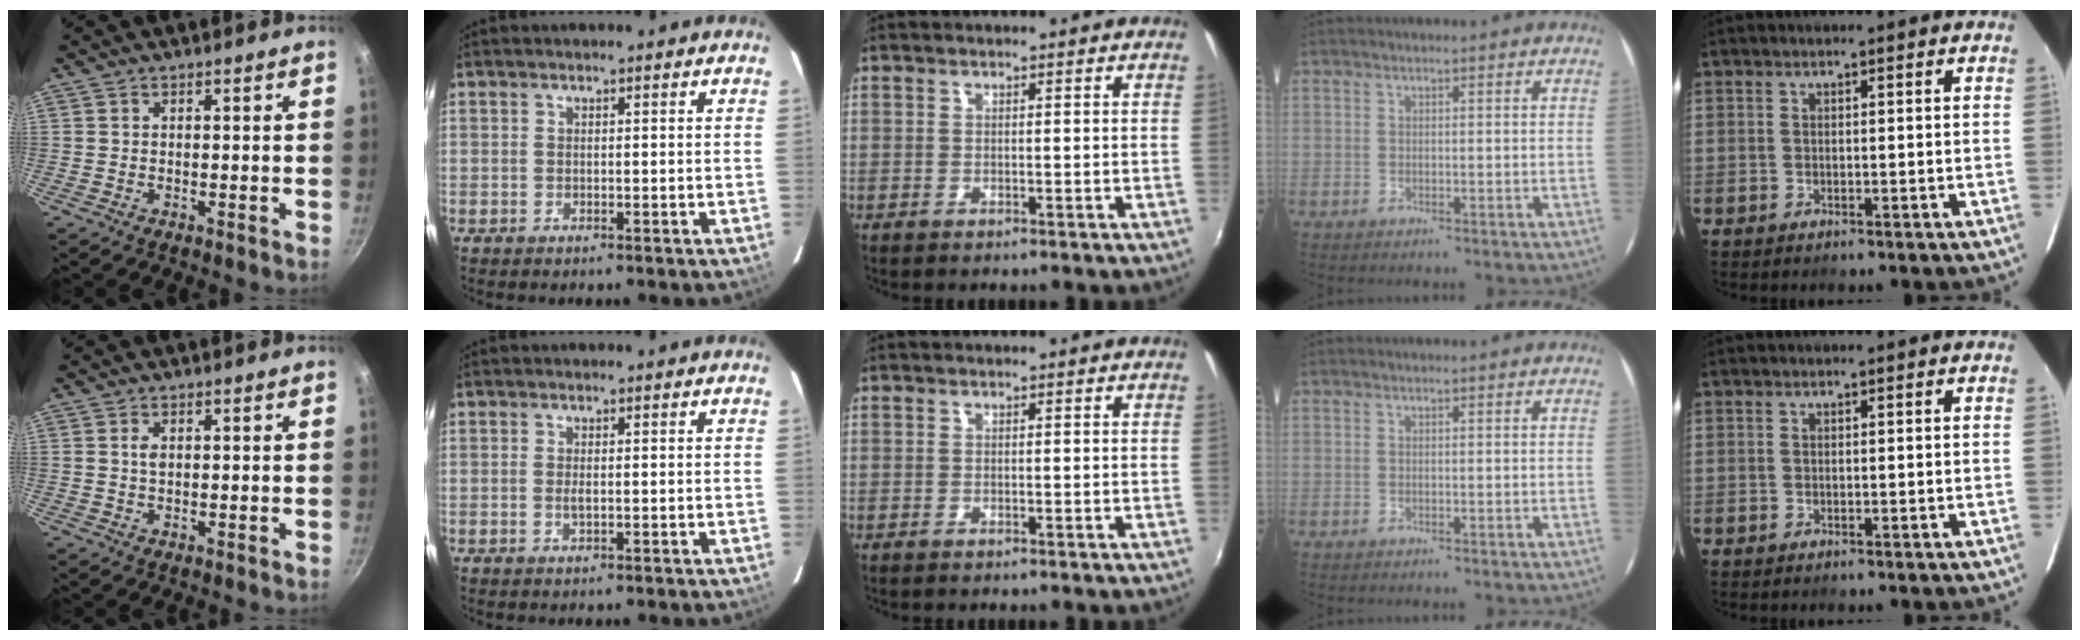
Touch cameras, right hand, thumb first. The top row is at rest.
{"thumb": {"total": 1.5, "force": [0.3, 0.9, 1.2], "torque": [-0.021, 0.001, 0.004]}, "index": {"total": 1.2, "force": [-0.2, 0.3, 1.1], "torque": [-0.023, -0.001, -0.003]}}